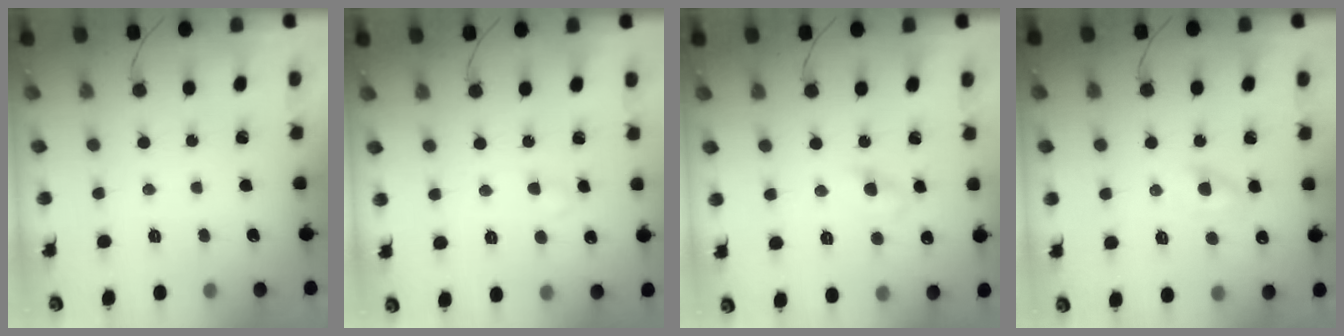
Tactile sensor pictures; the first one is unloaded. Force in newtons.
{"total": 1.9, "press": 1.7, "slide": 0.9}
{"total": 4.3, "press": 4.1, "slide": 1.4}
{"total": 3.3, "press": 3.1, "slide": 1.0}